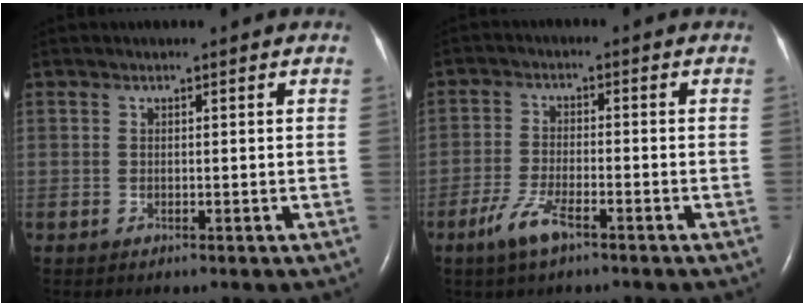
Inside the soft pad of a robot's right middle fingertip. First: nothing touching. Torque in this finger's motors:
{"motor_torque": [0.84, -0.67, 0.29, 0.06]}